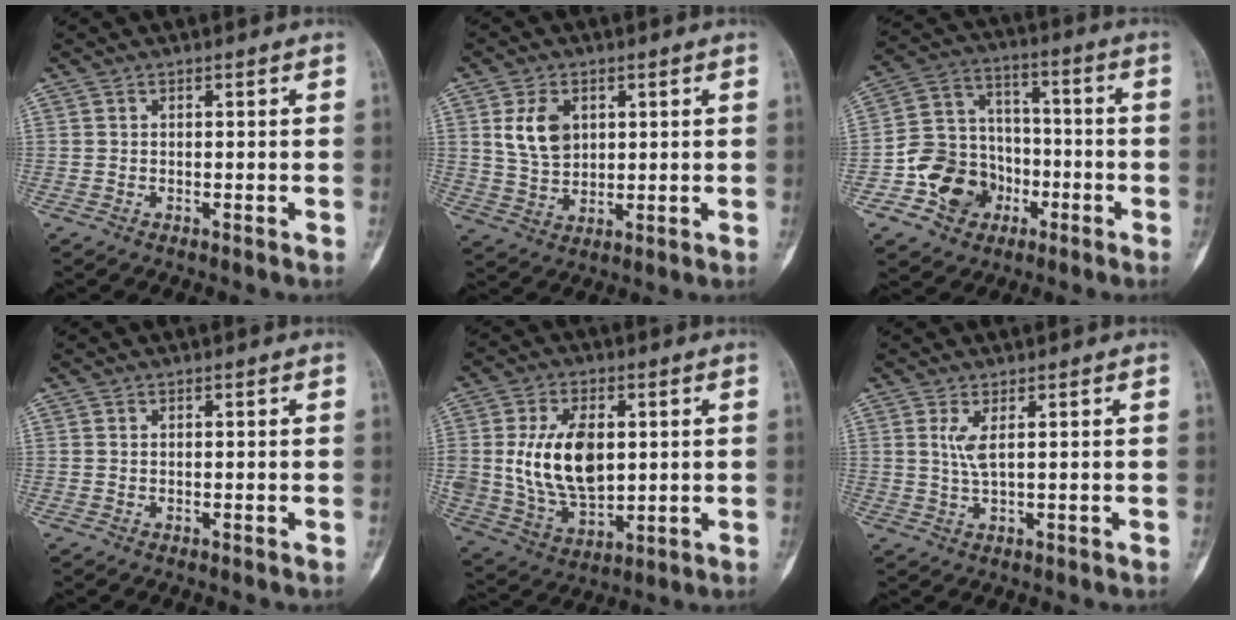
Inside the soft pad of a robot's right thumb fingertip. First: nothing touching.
{"total": 7.6, "force": [2.4, 5.2, 5.0], "torque": [-0.073, -0.012, 0.052]}
{"total": 13.2, "force": [-5.1, 11.1, 5.0], "torque": [-0.048, 0.055, -0.085]}
{"total": 0.0}
{"total": 15.8, "force": [2.1, 9.7, 12.3], "torque": [-0.207, -0.011, 0.051]}
{"total": 2.8, "force": [0.8, 0.3, 2.7], "torque": [-0.067, -0.006, 0.024]}